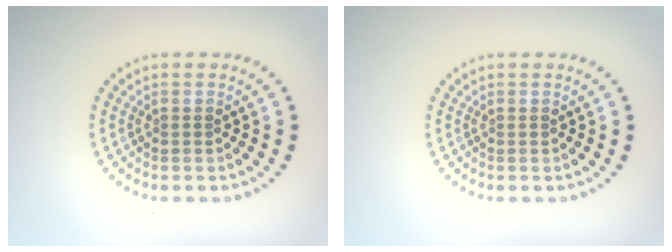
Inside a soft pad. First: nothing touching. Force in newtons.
{"total": 0.0}